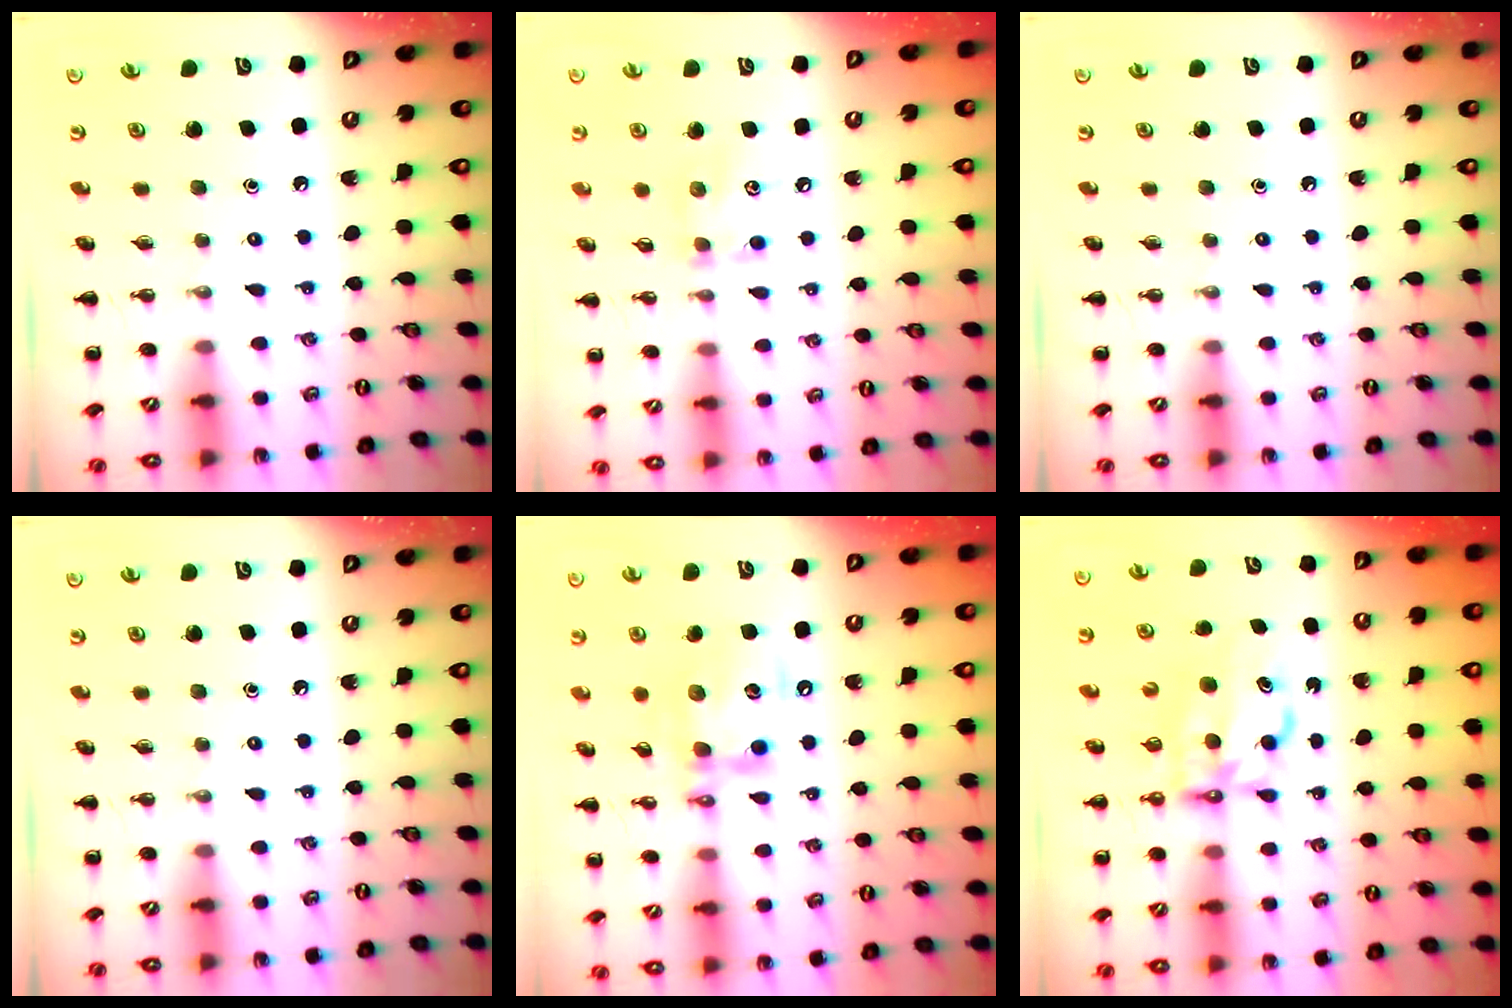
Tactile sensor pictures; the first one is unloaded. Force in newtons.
{"total": 6.5, "press": 6.5, "slide": 0.7}
{"total": 0.0}
{"total": 0.0}
{"total": 13.6, "press": 13.5, "slide": 1.9}
{"total": 6.8, "press": 6.7, "slide": 0.5}